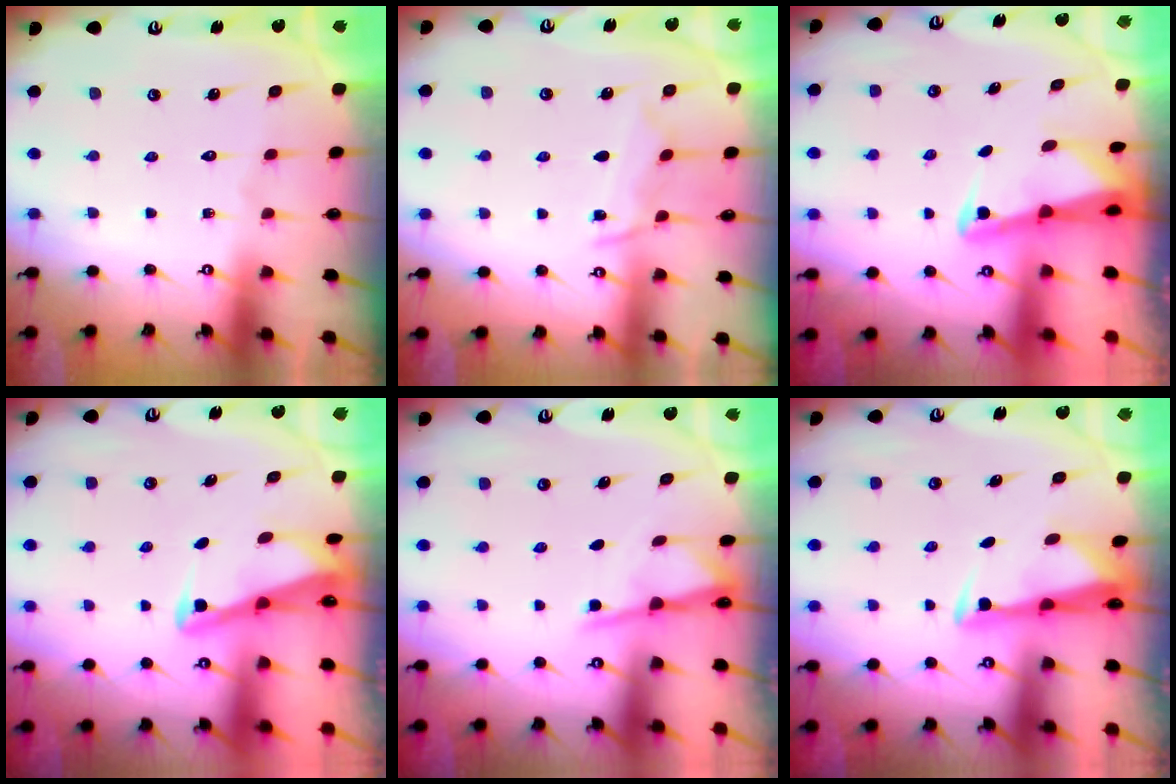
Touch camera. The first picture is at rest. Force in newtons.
{"total": 7.5, "press": 7.5, "slide": 0.6}
{"total": 2.2, "press": 2.2, "slide": 0.3}
{"total": 2.7, "press": 2.7, "slide": 0.3}
{"total": 2.2, "press": 2.2, "slide": 0.3}
{"total": 3.2, "press": 3.1, "slide": 0.9}